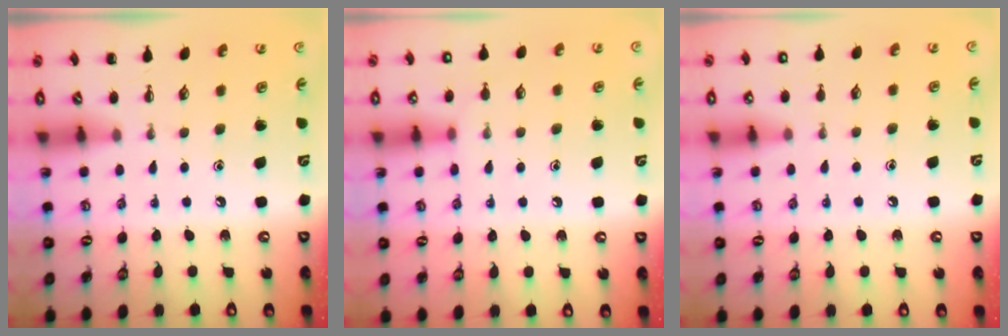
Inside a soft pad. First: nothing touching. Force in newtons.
{"total": 6.9, "press": 6.8, "slide": 1.6}
{"total": 5.9, "press": 5.6, "slide": 1.8}